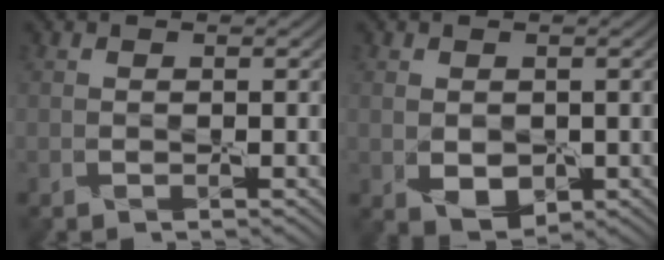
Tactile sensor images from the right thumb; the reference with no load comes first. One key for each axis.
{"total": 3.3, "fx": -0.3, "fy": 2.5, "fz": 2.2, "tx": -0.055, "ty": -0.014, "tz": 0.002}